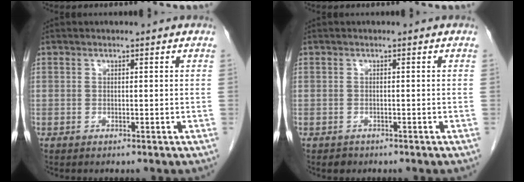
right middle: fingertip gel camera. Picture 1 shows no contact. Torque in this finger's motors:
{"motor_torque": [0.18, 0.03, -0.01, -0.01]}